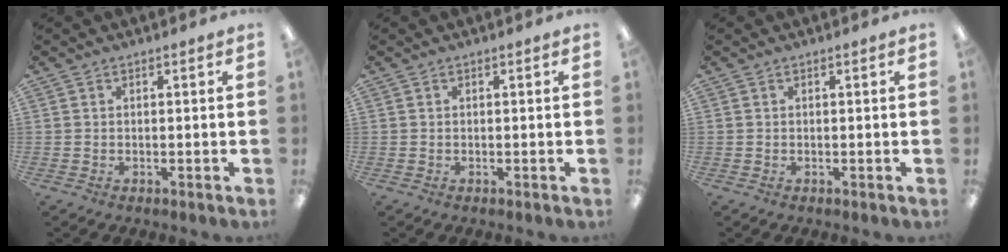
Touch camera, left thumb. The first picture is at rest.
{"total": 0.0}
{"total": 0.0}